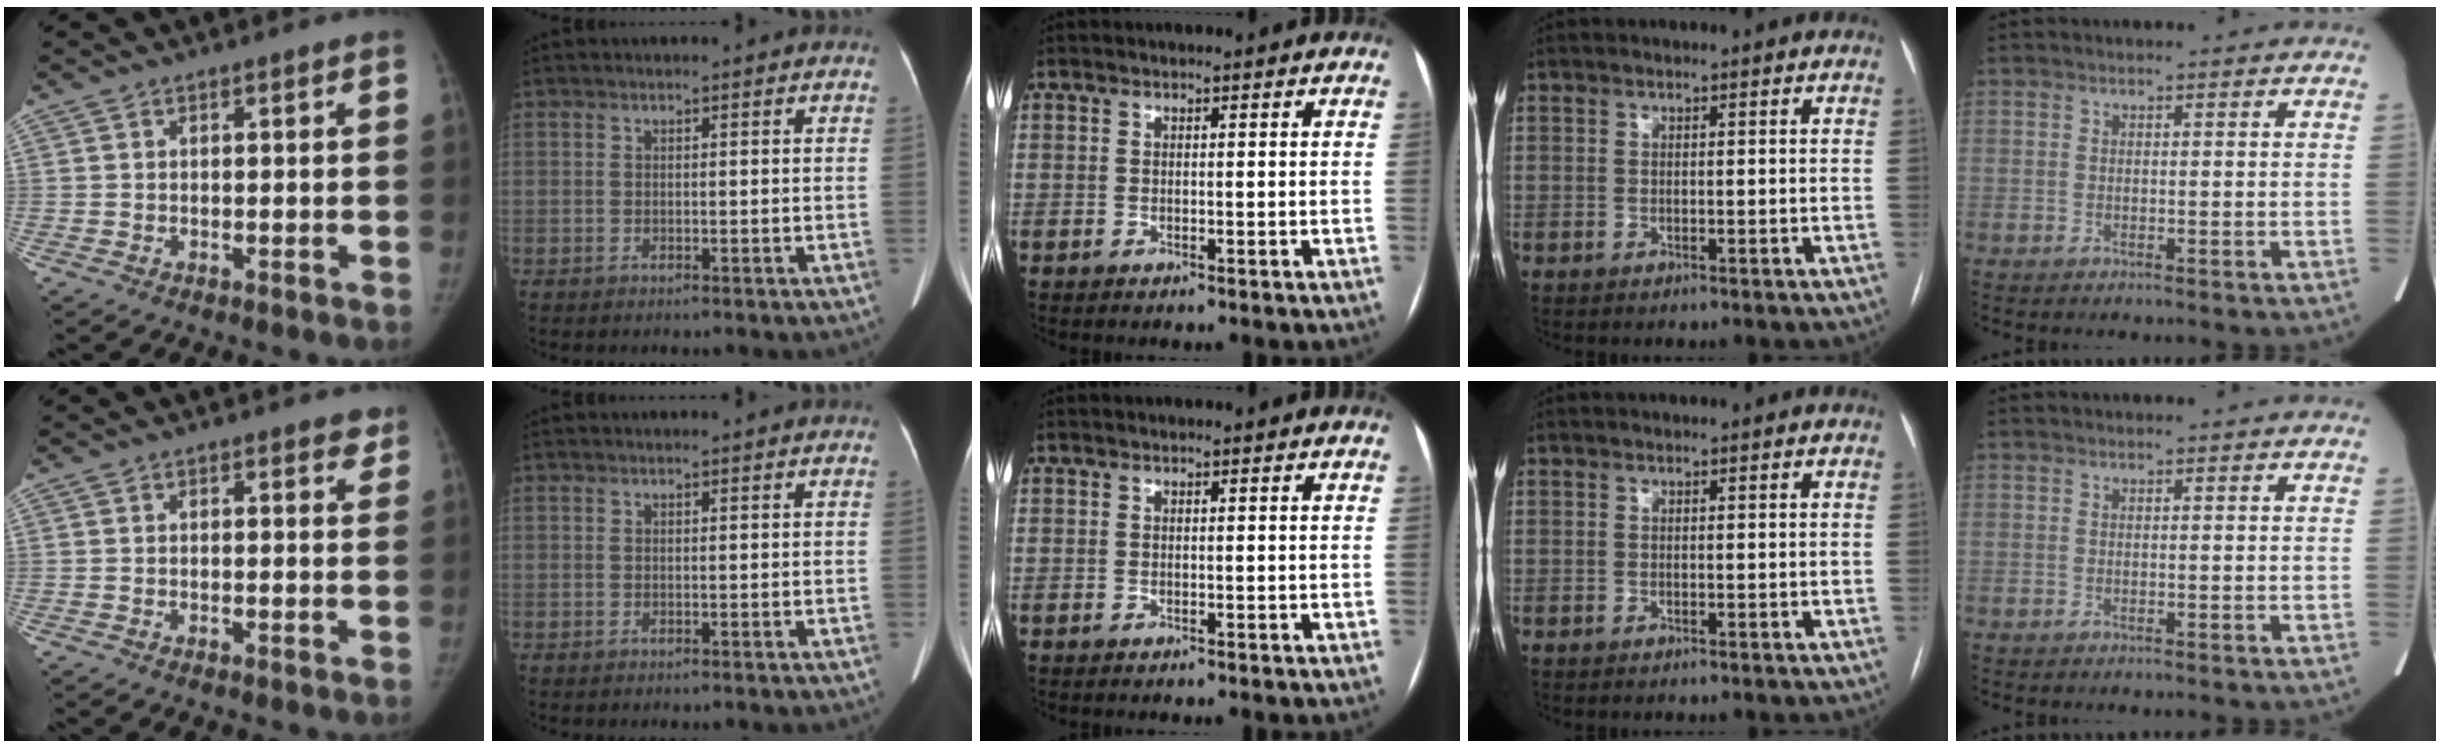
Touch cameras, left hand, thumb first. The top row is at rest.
{"thumb": {"total": 2.1, "force": [1.6, 1.0, 1.0], "torque": [0.011, -0.006, 0.012]}, "index": {"total": 0.9, "force": [0.8, 0.0, 0.3], "torque": [-0.006, 0.013, 0.014]}}